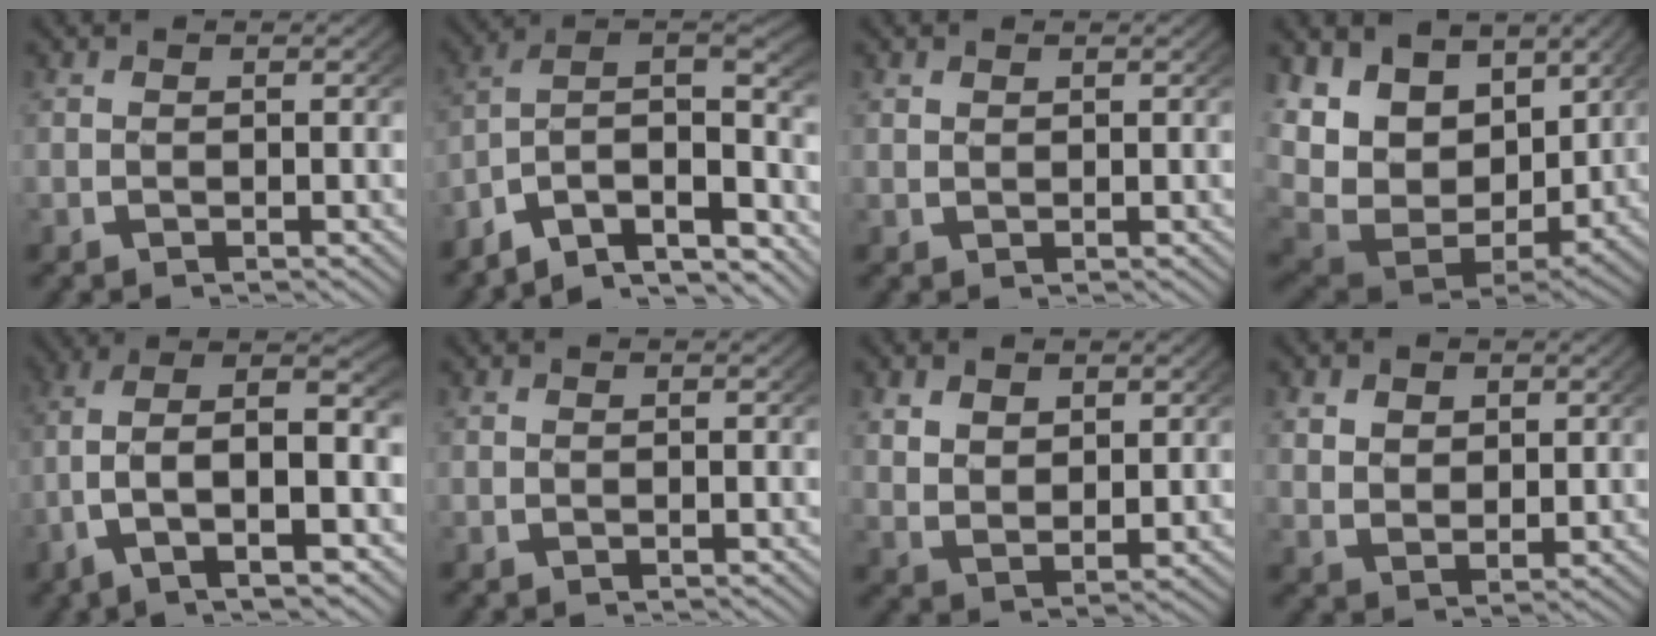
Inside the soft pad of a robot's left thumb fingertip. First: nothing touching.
{"total": 15.0, "force": [-3.5, 11.2, 9.4], "torque": [-0.185, -0.035, -0.066]}
{"total": 0.7, "force": [0.6, 0.2, 0.0], "torque": [0.003, 0.000, 0.016]}
{"total": 13.7, "force": [0.7, 10.1, 9.3], "torque": [-0.208, -0.048, 0.023]}
{"total": 11.5, "force": [-1.1, 6.8, 9.2], "torque": [-0.193, -0.039, -0.007]}
{"total": 0.0}
{"total": 3.5, "force": [1.2, 2.3, 2.3], "torque": [-0.045, -0.015, 0.036]}
{"total": 3.0, "force": [1.3, 2.2, 1.6], "torque": [-0.029, -0.012, 0.034]}